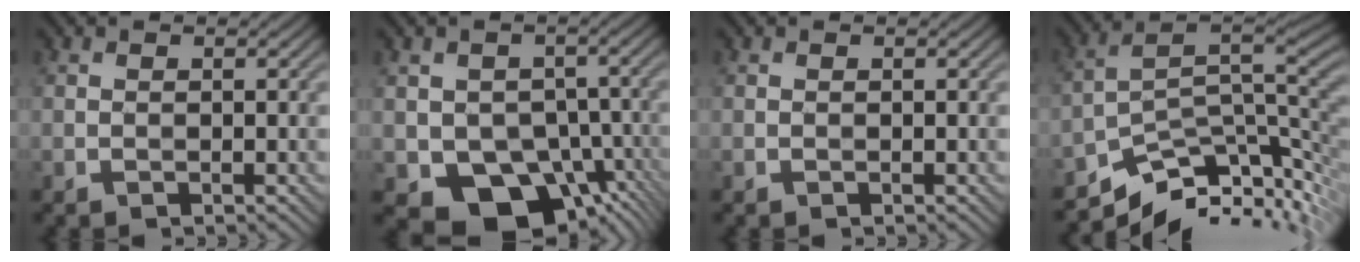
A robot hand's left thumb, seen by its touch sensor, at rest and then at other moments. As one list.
[{"total": 10.7, "force": [-4.3, 7.7, 6.2], "torque": [-0.098, -0.032, -0.062]}, {"total": 0.0}, {"total": 10.4, "force": [-5.4, 5.0, 7.3], "torque": [-0.126, -0.012, -0.085]}]